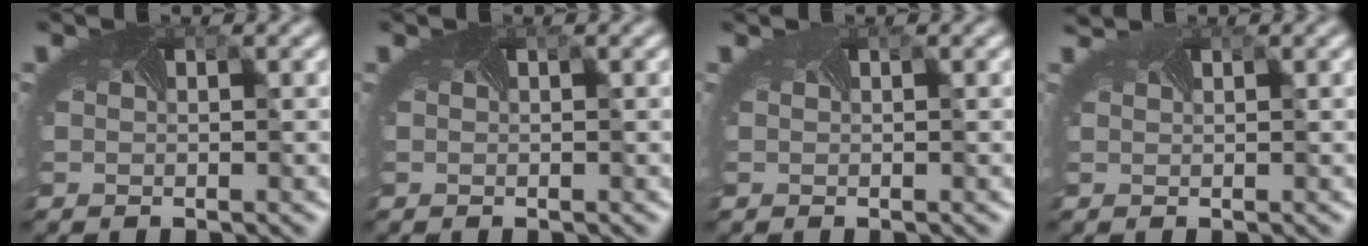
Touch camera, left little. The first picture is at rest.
{"total": 0.0}
{"total": 0.5, "force": [0.3, 0.3, 0.3], "torque": [-0.005, 0.005, 0.002]}
{"total": 1.4, "force": [1.3, 0.5, 0.3], "torque": [-0.015, 0.005, 0.015]}